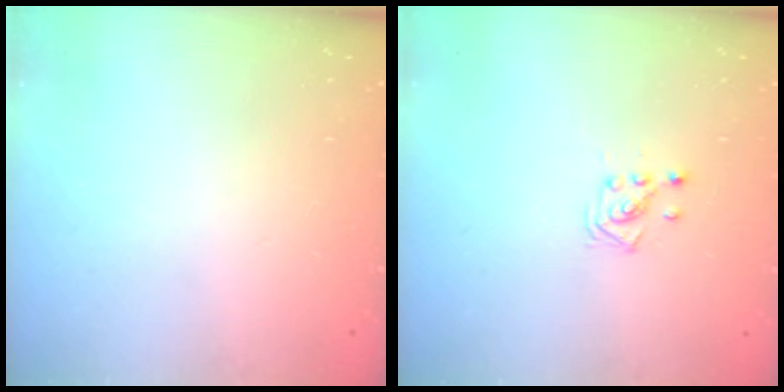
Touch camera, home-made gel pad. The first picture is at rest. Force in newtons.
{"total": 2.6, "press": 2.5, "slide": 0.7}